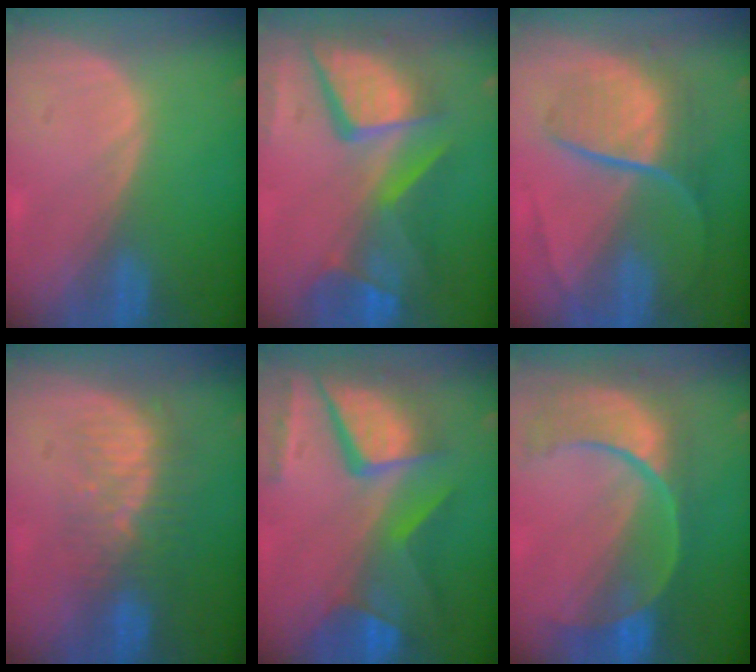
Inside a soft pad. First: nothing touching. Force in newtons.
{"total": 12.8, "press": 10.4, "slide": 7.4}
{"total": 9.1, "press": 7.6, "slide": 5.1}
{"total": 8.1, "press": 7.1, "slide": 3.9}
{"total": 12.0, "press": 9.9, "slide": 6.8}
{"total": 11.2, "press": 9.3, "slide": 6.2}